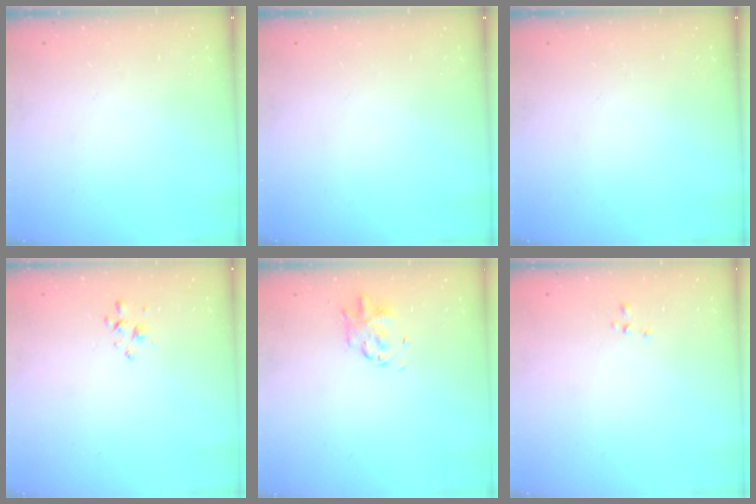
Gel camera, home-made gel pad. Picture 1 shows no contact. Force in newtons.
{"total": 0.0}
{"total": 0.0}
{"total": 2.1, "press": 2.0, "slide": 0.6}
{"total": 2.8, "press": 2.8, "slide": 0.6}
{"total": 0.6, "press": 0.3, "slide": 0.5}